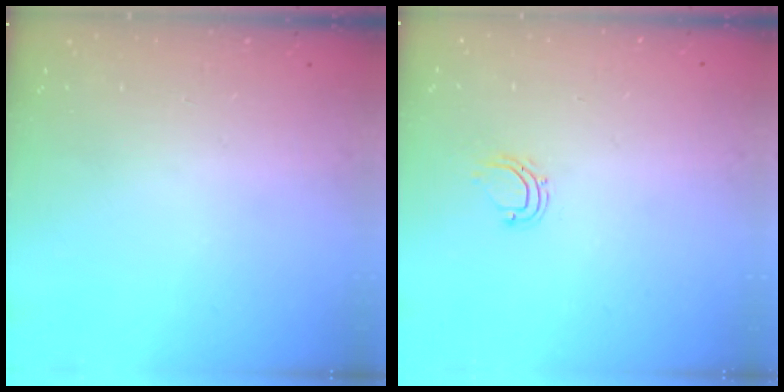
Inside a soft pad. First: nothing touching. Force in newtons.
{"total": 4.7, "press": 4.6, "slide": 0.6}